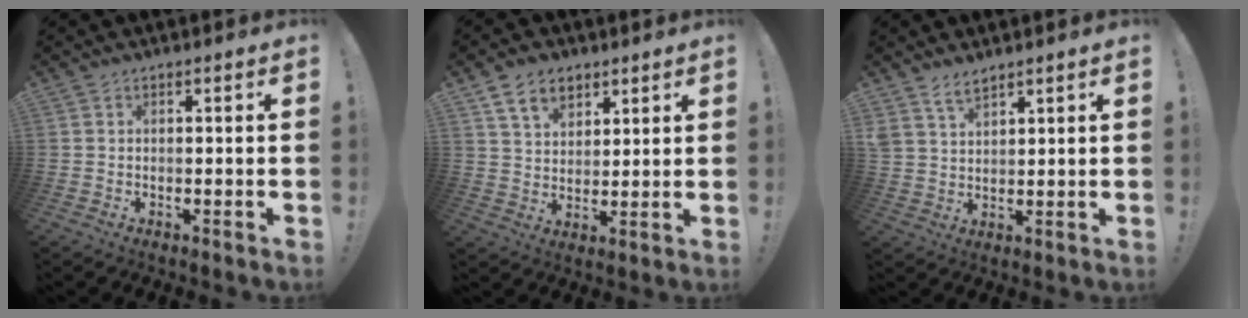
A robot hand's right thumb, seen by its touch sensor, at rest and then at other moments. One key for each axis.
{"total": 9.9, "fx": 5.9, "fy": 6.4, "fz": 4.6, "tx": -0.077, "ty": -0.021, "tz": 0.114}
{"total": 4.8, "fx": 4.0, "fy": 1.7, "fz": 2.1, "tx": -0.037, "ty": -0.022, "tz": 0.075}